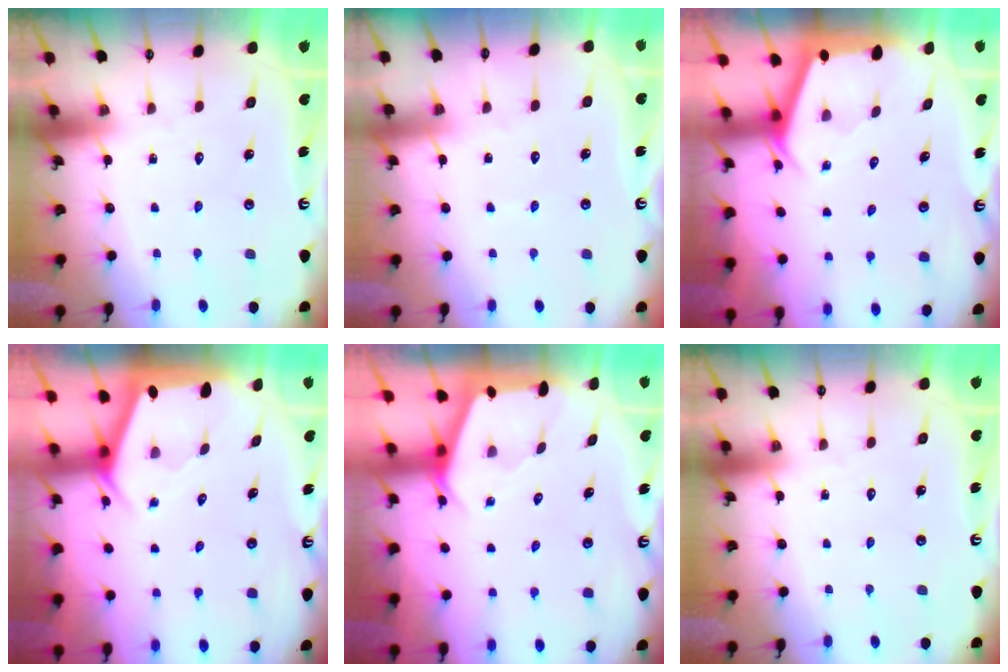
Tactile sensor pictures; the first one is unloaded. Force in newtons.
{"total": 2.0, "press": 2.0, "slide": 0.3}
{"total": 2.4, "press": 2.4, "slide": 0.2}
{"total": 2.2, "press": 2.2, "slide": 0.3}
{"total": 2.4, "press": 2.4, "slide": 0.3}
{"total": 0.0}